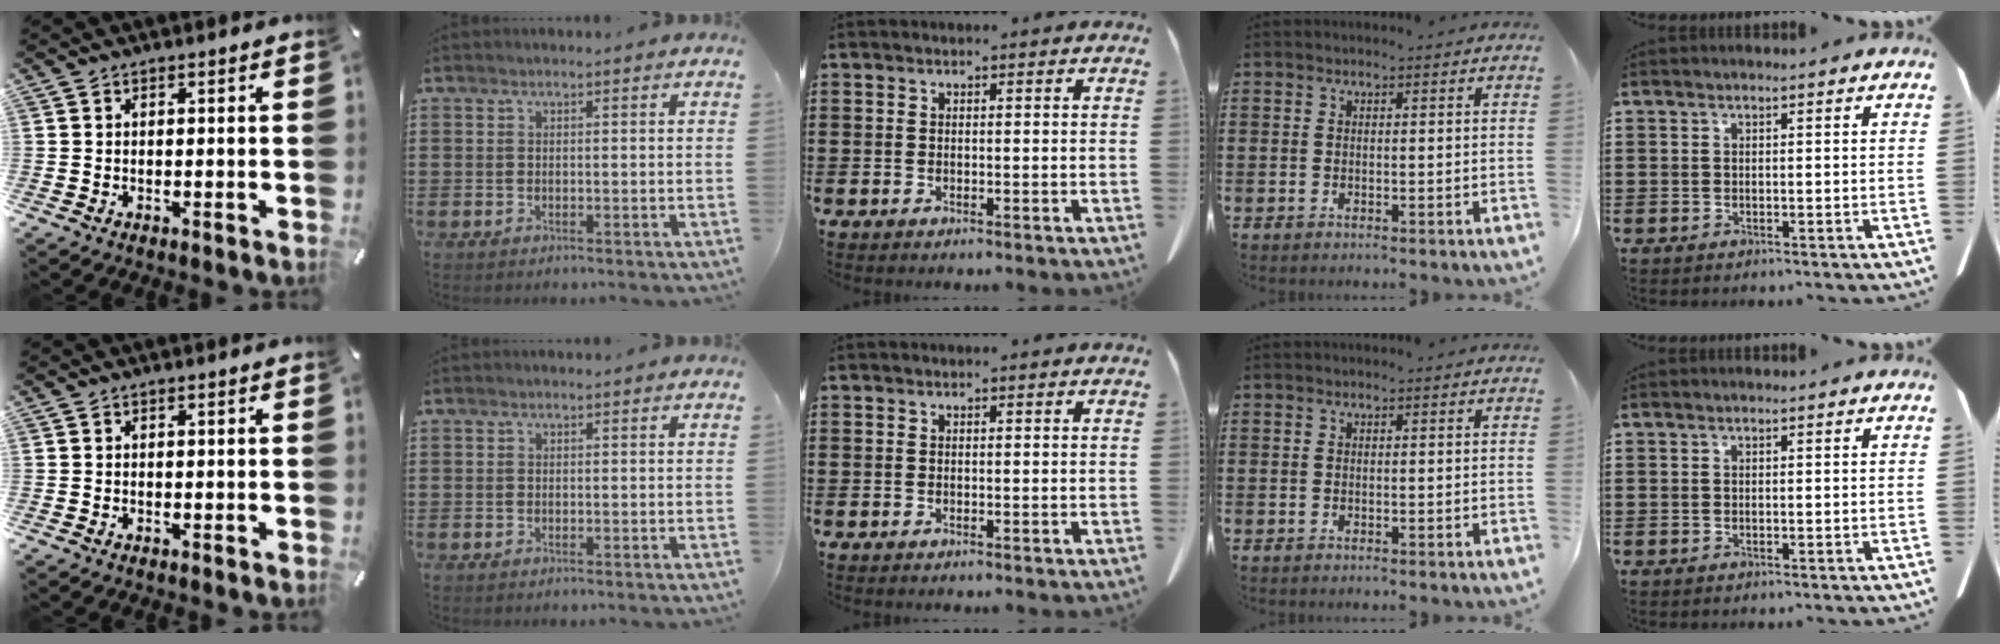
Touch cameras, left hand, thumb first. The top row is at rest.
{}